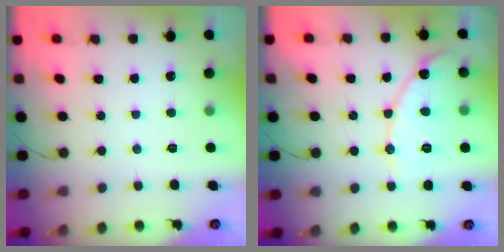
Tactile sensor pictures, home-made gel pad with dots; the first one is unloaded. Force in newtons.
{"total": 11.6, "press": 11.6, "slide": 0.9}